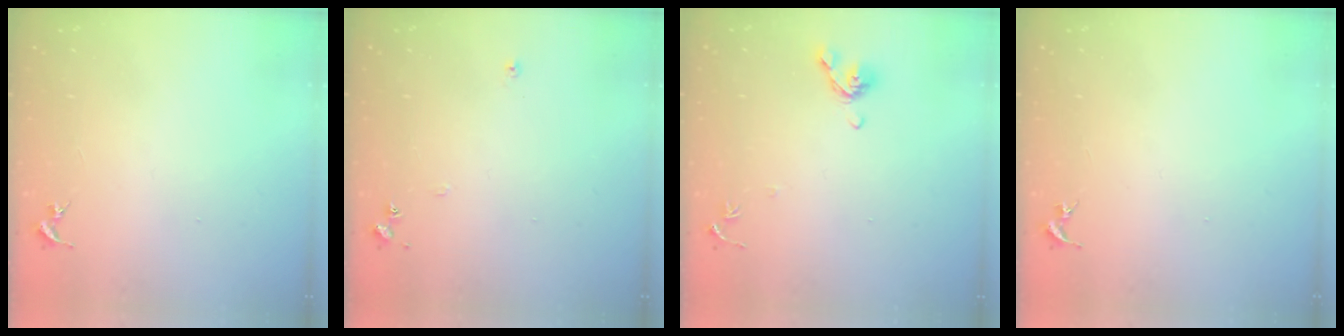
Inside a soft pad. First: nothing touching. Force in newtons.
{"total": 6.2, "press": 6.2, "slide": 0.6}
{"total": 7.3, "press": 7.1, "slide": 1.6}
{"total": 0.0}